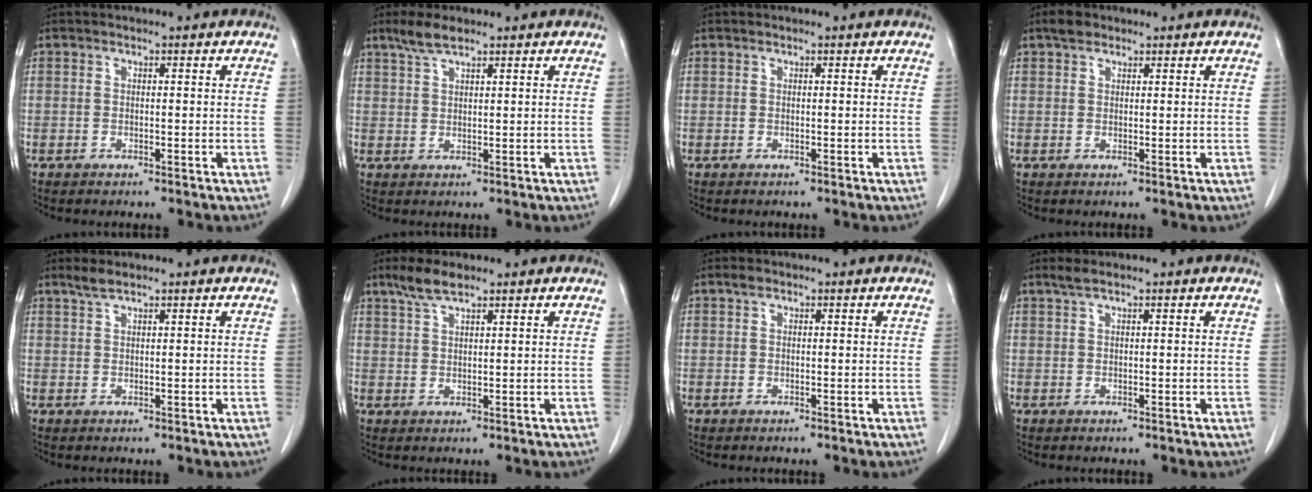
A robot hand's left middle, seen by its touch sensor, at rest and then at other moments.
{"total": 3.5, "force": [2.7, 0.6, 2.1], "torque": [-0.052, 0.005, 0.058]}
{"total": 0.0}
{"total": 2.0, "force": [1.5, 1.1, 0.8], "torque": [-0.018, 0.007, 0.024]}
{"total": 1.9, "force": [1.6, 0.2, 1.0], "torque": [-0.028, 0.004, 0.035]}
{"total": 4.1, "force": [3.1, 0.8, 2.5], "torque": [-0.060, 0.006, 0.065]}
{"total": 0.8, "force": [0.6, 0.4, 0.4], "torque": [-0.012, 0.007, 0.010]}
{"total": 1.5, "force": [1.2, 0.1, 0.9], "torque": [-0.025, 0.007, 0.027]}